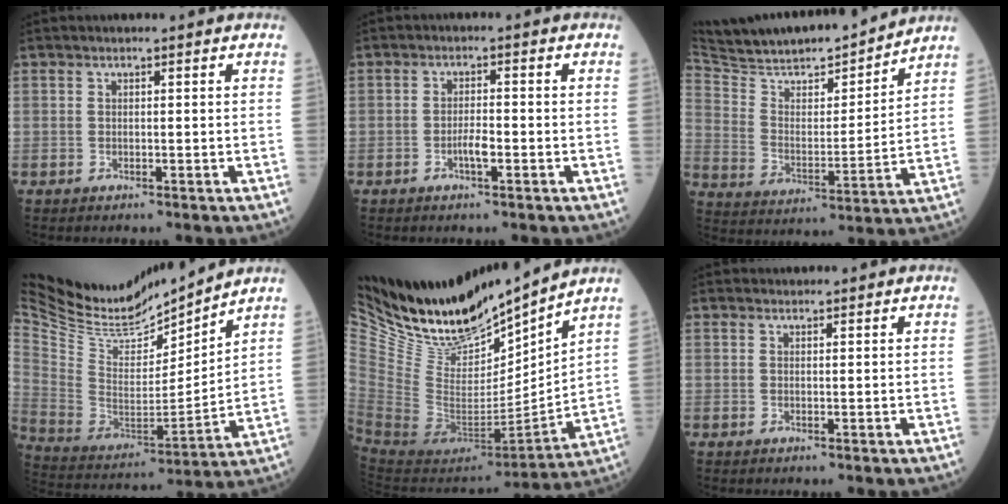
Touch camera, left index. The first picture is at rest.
{"total": 2.3, "force": [-1.2, 0.3, 1.9], "torque": [-0.032, -0.002, -0.024]}
{"total": 18.0, "force": [16.6, 2.7, 6.4], "torque": [-0.110, -0.008, 0.267]}
{"total": 22.0, "force": [20.3, 4.5, 7.2], "torque": [-0.164, -0.021, 0.362]}
{"total": 20.2, "force": [19.1, 3.3, 5.9], "torque": [-0.126, -0.053, 0.349]}
{"total": 0.6, "force": [0.6, 0.1, -0.2], "torque": [-0.005, 0.003, 0.010]}